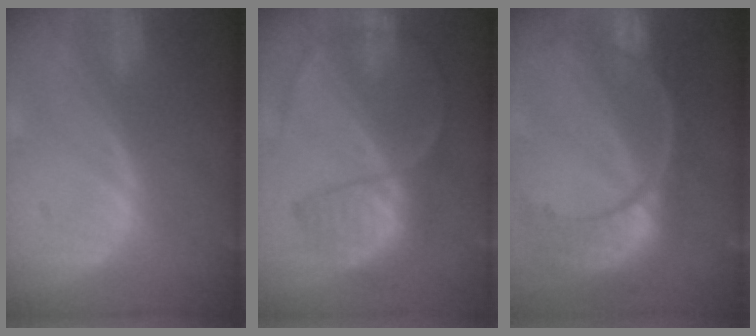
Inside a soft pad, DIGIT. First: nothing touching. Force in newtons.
{"total": 7.0, "press": 6.6, "slide": 2.2}
{"total": 11.2, "press": 9.4, "slide": 6.1}